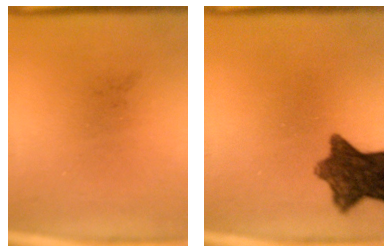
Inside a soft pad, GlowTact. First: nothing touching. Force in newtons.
{"total": 10.0}